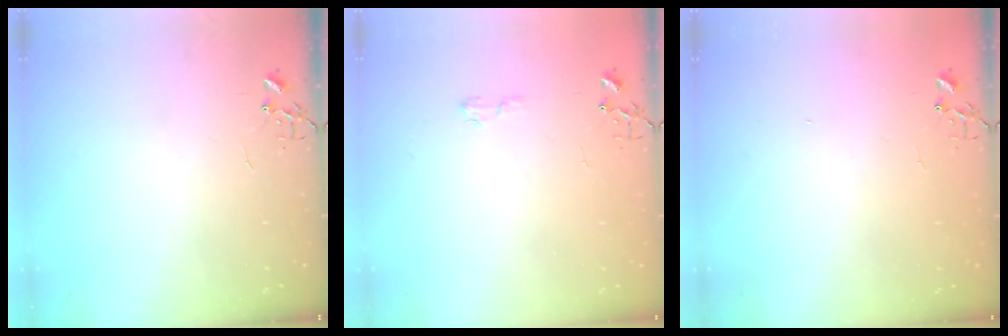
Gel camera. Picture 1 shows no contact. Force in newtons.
{"total": 4.2, "press": 4.2, "slide": 0.5}
{"total": 1.1, "press": 1.1, "slide": 0.1}